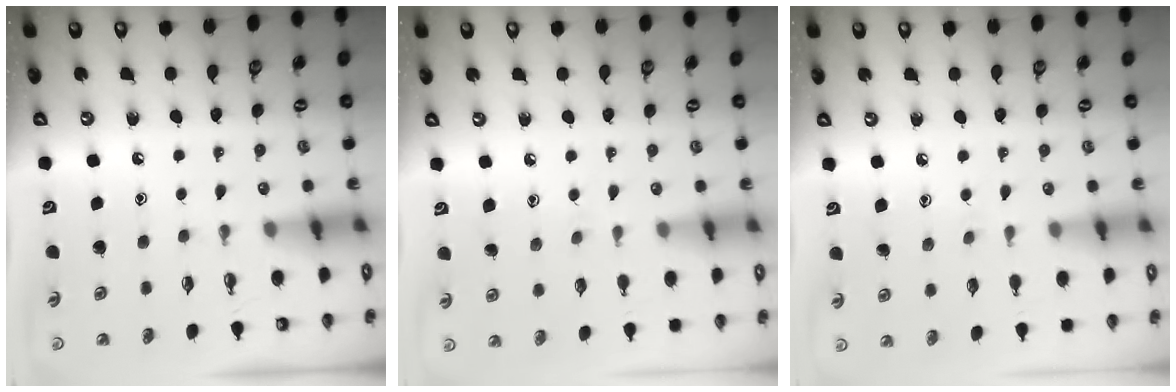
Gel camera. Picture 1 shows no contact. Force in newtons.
{"total": 5.2, "press": 5.2, "slide": 0.5}
{"total": 5.2, "press": 5.2, "slide": 0.5}